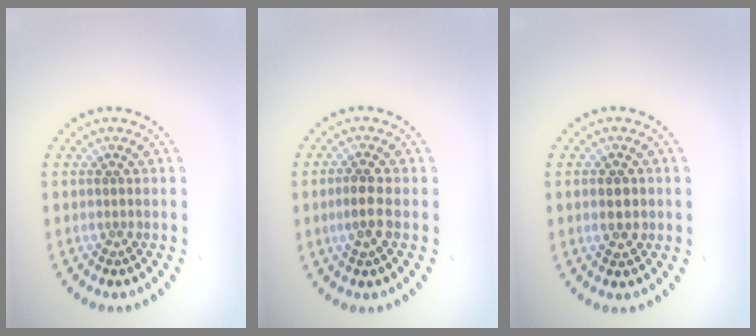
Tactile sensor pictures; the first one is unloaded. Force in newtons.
{"total": 2.1, "press": 2.0, "slide": 0.5}
{"total": 2.5, "press": 2.5, "slide": 0.3}